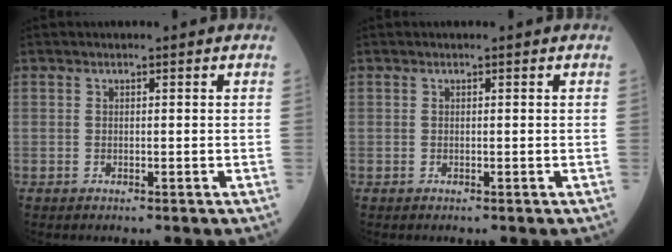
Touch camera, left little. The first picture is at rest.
{"total": 0.0}